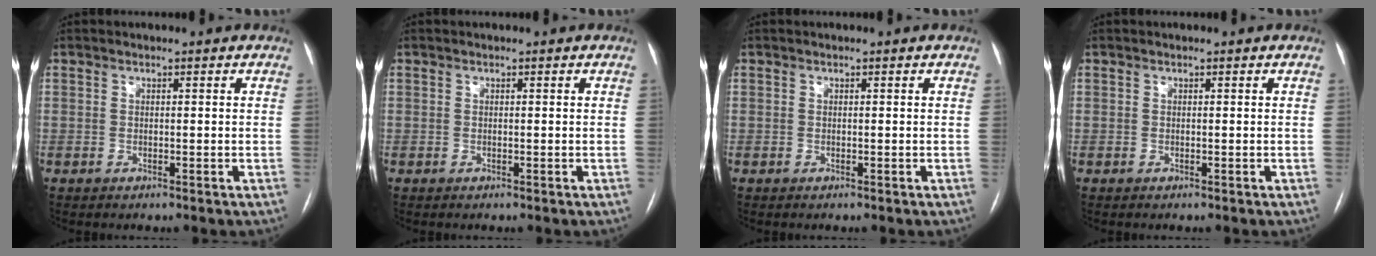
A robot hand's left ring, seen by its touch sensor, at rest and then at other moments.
{"total": 0.0}
{"total": 0.0}
{"total": 0.0}